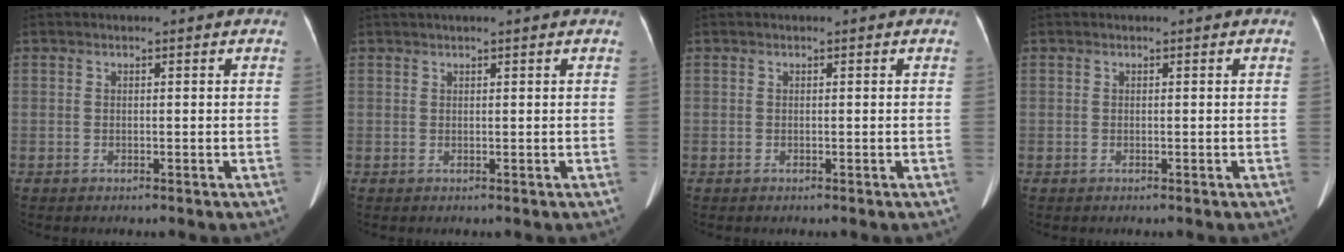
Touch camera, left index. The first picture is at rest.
{"total": 3.0, "force": [2.5, -0.5, 1.7], "torque": [-0.020, 0.031, 0.041]}
{"total": 0.0}
{"total": 0.0}